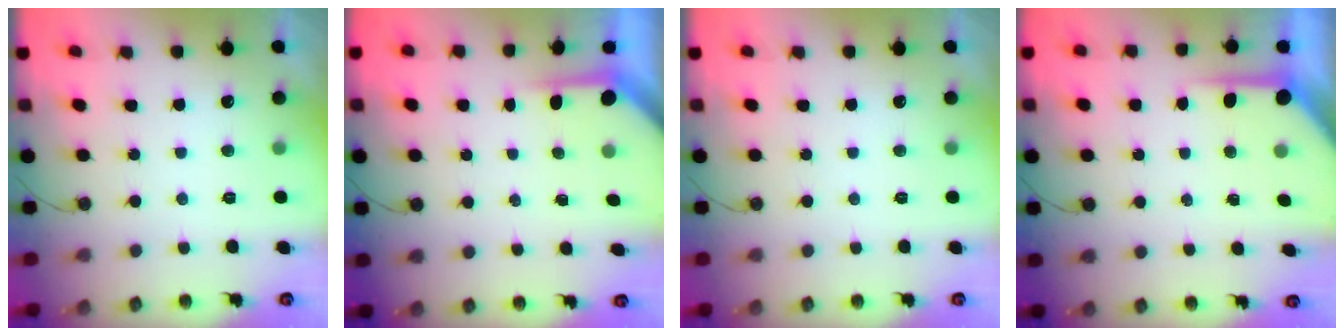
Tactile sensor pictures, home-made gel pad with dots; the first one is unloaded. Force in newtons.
{"total": 3.5, "press": 3.5, "slide": 0.3}
{"total": 0.0}
{"total": 7.1, "press": 7.1, "slide": 0.5}